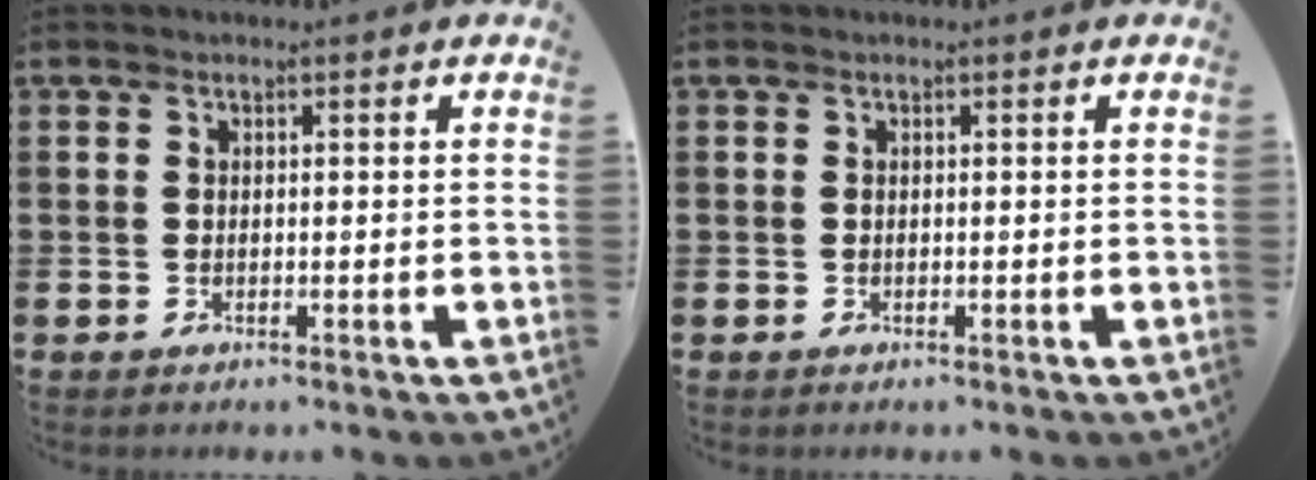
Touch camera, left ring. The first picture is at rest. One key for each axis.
{"total": 0.0}